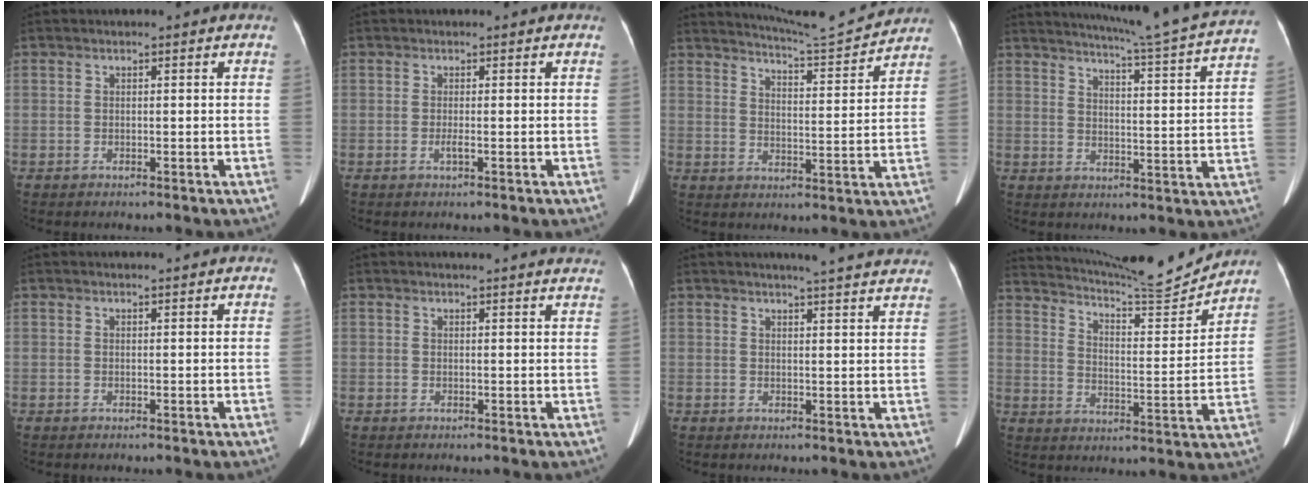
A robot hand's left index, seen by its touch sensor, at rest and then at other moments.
{"total": 0.9, "force": [-0.4, -0.1, 0.8], "torque": [-0.022, -0.005, -0.006]}
{"total": 10.3, "force": [10.1, -1.2, 1.4], "torque": [-0.037, -0.020, 0.150]}
{"total": 19.9, "force": [18.2, -1.9, 7.8], "torque": [-0.133, -0.060, 0.226]}
{"total": 1.0, "force": [1.0, -0.1, 0.2], "torque": [-0.007, 0.001, 0.017]}
{"total": 9.8, "force": [9.3, 0.8, 2.8], "torque": [-0.023, 0.003, 0.088]}
{"total": 11.6, "force": [10.8, 0.2, 4.2], "torque": [-0.051, -0.011, 0.113]}
{"total": 15.6, "force": [15.1, -0.6, 3.8], "torque": [-0.081, -0.042, 0.223]}